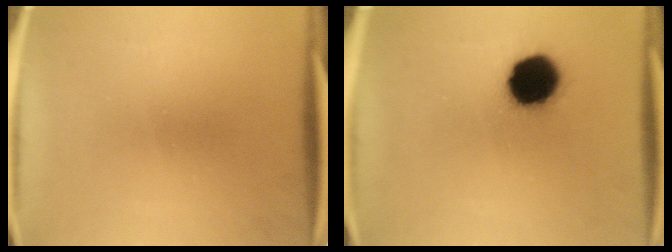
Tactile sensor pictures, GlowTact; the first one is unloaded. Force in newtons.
{"total": 14.6}